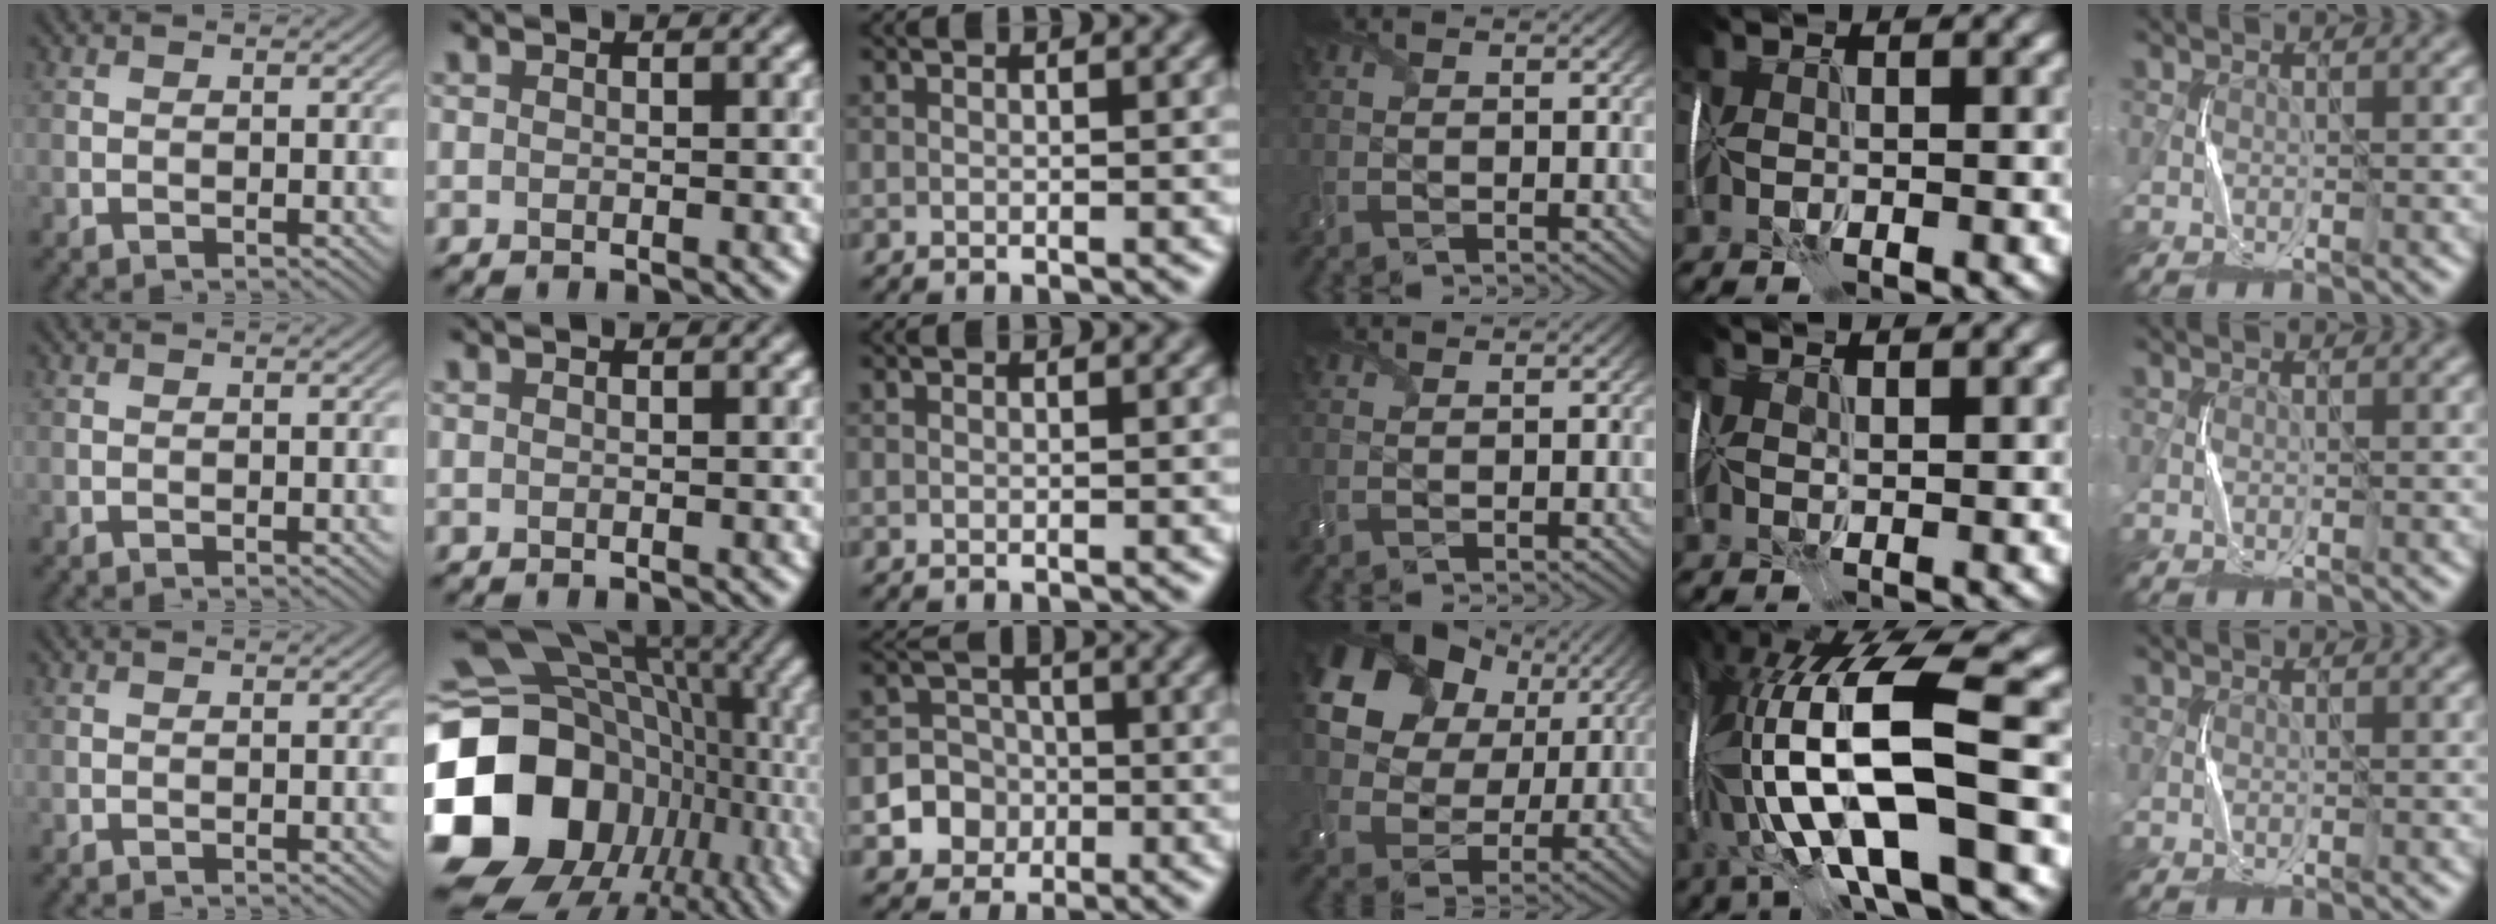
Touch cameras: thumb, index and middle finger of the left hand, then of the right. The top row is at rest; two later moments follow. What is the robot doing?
{"motion": "wrap", "object": "receipt paper"}